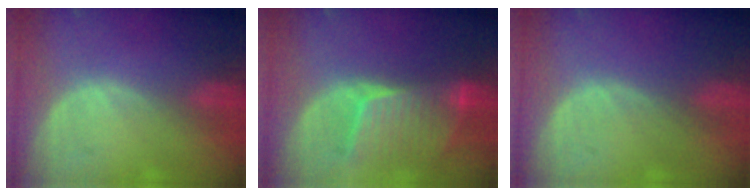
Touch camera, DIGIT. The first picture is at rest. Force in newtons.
{"total": 8.3, "press": 7.8, "slide": 2.9}
{"total": 0.0}